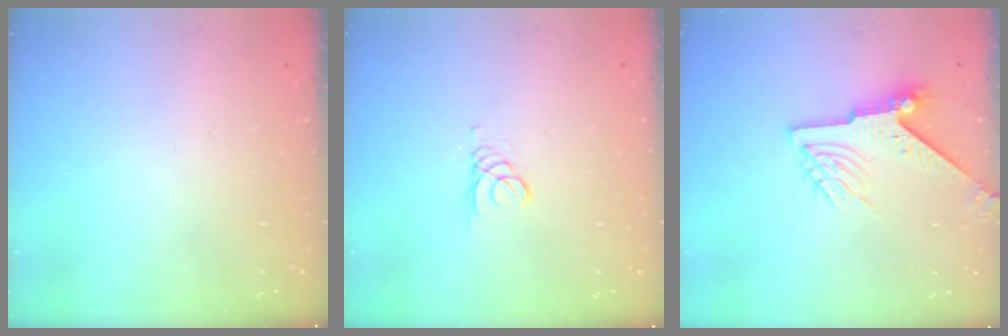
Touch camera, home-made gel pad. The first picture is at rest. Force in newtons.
{"total": 1.5, "press": 1.5, "slide": 0.1}
{"total": 7.9, "press": 7.9, "slide": 0.8}